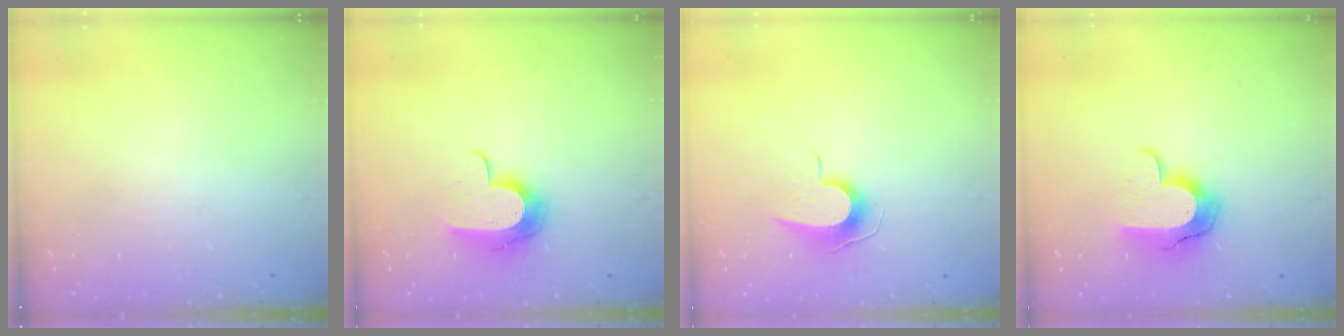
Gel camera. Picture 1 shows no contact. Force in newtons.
{"total": 11.3, "press": 11.2, "slide": 0.7}
{"total": 8.8, "press": 8.7, "slide": 0.8}
{"total": 10.8, "press": 10.7, "slide": 0.7}